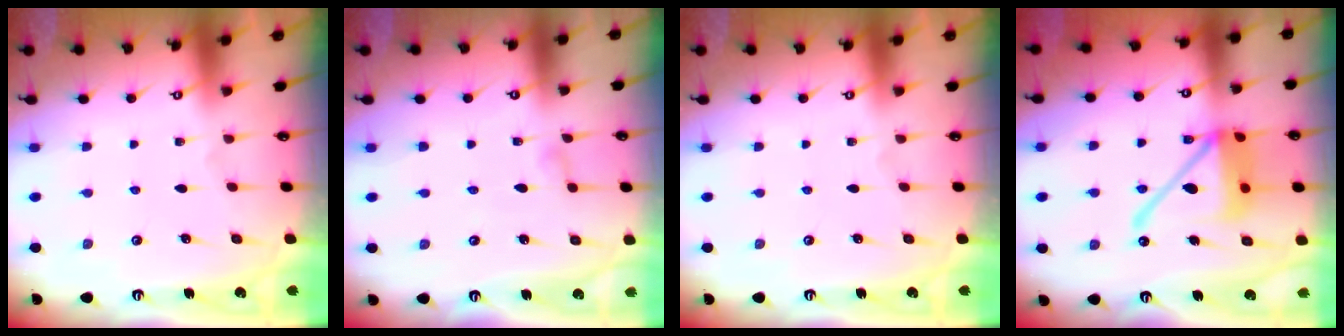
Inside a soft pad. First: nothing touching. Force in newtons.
{"total": 3.0, "press": 3.0, "slide": 0.4}
{"total": 0.0}
{"total": 16.4, "press": 16.3, "slide": 1.9}